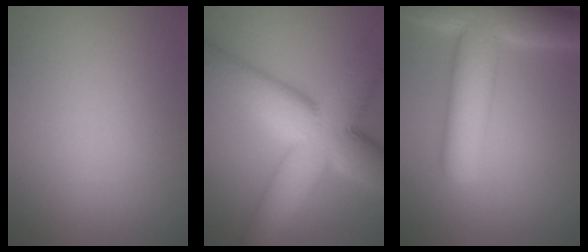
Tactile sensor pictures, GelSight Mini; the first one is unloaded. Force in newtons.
{"total": 14.3, "press": 14.2, "slide": 0.6}
{"total": 9.6, "press": 9.6, "slide": 0.8}